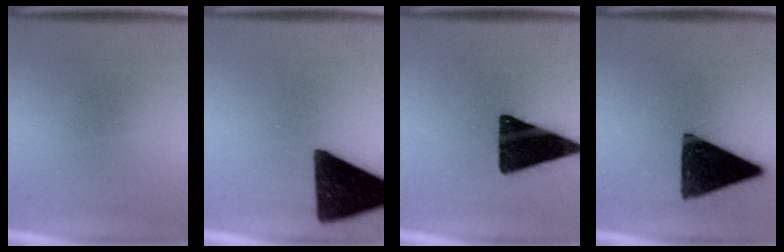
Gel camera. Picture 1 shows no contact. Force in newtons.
{"total": 15.0}
{"total": 17.7}
{"total": 14.9}